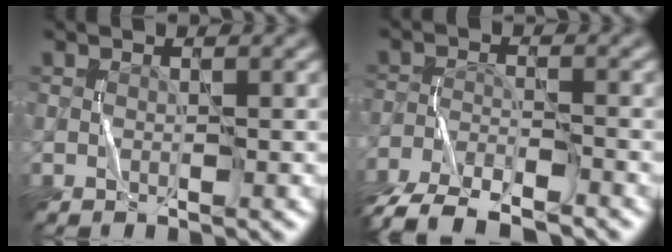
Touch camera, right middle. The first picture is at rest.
{"total": 7.2, "force": [-6.2, 2.1, 2.9], "torque": [-0.049, -0.021, -0.112]}